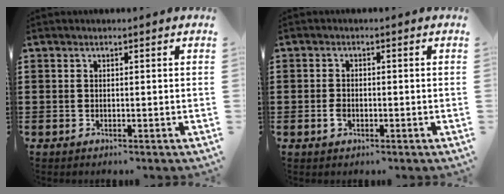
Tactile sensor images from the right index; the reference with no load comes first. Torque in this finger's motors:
{"motor_torque": [0.83, 0.58, 0.24, 0.06]}